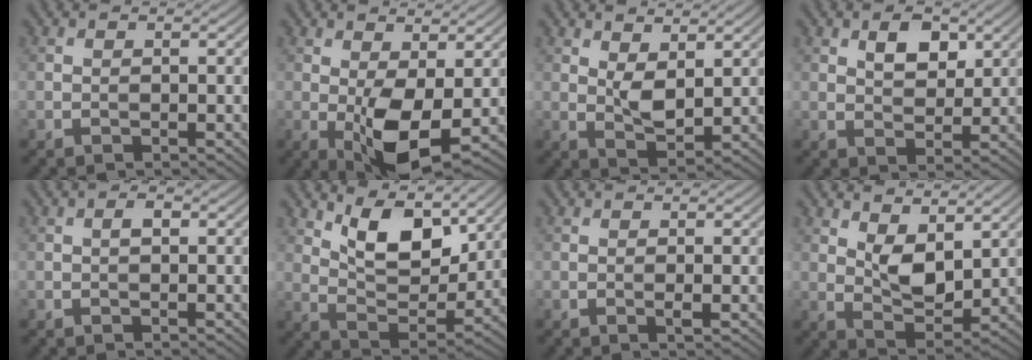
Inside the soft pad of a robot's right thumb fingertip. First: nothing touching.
{"total": 7.4, "force": [-0.7, 3.1, 6.7], "torque": [-0.129, -0.006, -0.007]}
{"total": 3.8, "force": [1.7, 1.7, 2.9], "torque": [-0.064, -0.007, 0.036]}
{"total": 4.4, "force": [2.1, 2.5, 2.9], "torque": [-0.050, -0.003, 0.038]}
{"total": 1.2, "force": [0.2, 0.5, 1.1], "torque": [-0.018, 0.001, 0.001]}
{"total": 9.7, "force": [5.5, 4.4, 6.7], "torque": [-0.131, -0.012, 0.103]}
{"total": 1.0, "force": [-0.1, 0.0, 1.0], "torque": [-0.023, -0.001, -0.003]}
{"total": 5.8, "force": [2.9, 2.9, 4.1], "torque": [-0.082, -0.009, 0.051]}